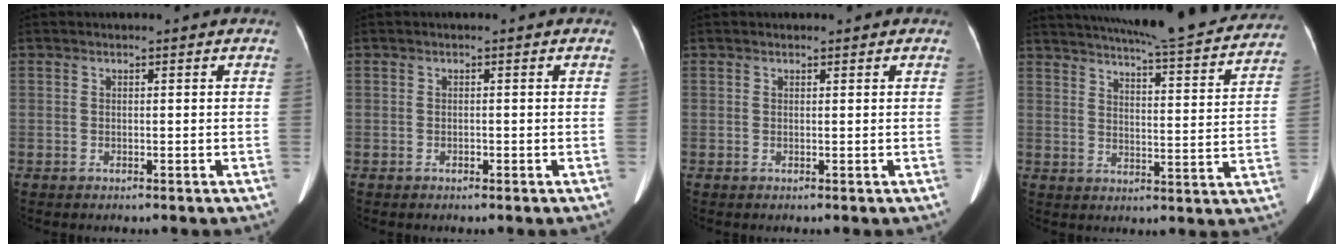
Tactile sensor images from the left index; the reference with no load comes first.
{"total": 0.8, "force": [-0.8, 0.2, -0.1], "torque": [0.003, -0.016, -0.016]}
{"total": 1.0, "force": [0.8, 0.5, 0.4], "torque": [-0.004, 0.001, 0.008]}
{"total": 25.3, "force": [22.7, 2.8, 10.9], "torque": [-0.168, -0.055, 0.280]}